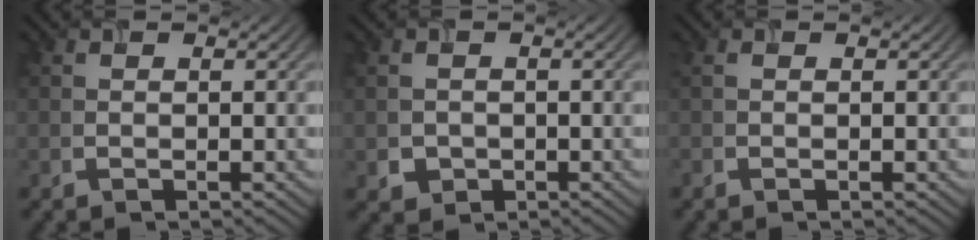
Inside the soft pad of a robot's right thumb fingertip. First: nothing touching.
{"total": 1.9, "force": [-0.6, 1.7, 0.5], "torque": [-0.010, -0.008, -0.010]}
{"total": 1.1, "force": [0.1, 0.7, 0.9], "torque": [-0.028, 0.000, 0.000]}